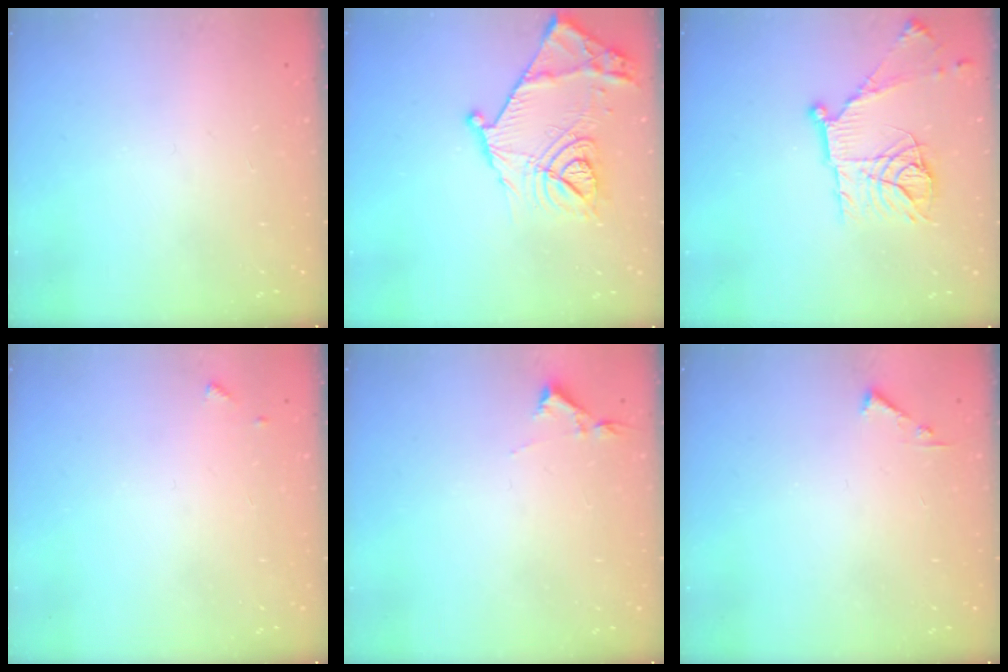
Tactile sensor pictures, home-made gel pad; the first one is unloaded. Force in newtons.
{"total": 19.0, "press": 19.0, "slide": 0.7}
{"total": 16.6, "press": 16.6, "slide": 1.3}
{"total": 5.1, "press": 5.1, "slide": 0.5}
{"total": 2.9, "press": 2.9, "slide": 0.5}
{"total": 3.6, "press": 3.6, "slide": 0.4}